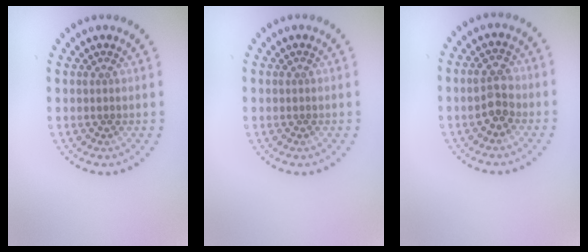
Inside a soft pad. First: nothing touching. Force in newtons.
{"total": 0.0}
{"total": 2.5, "press": 2.4, "slide": 0.6}